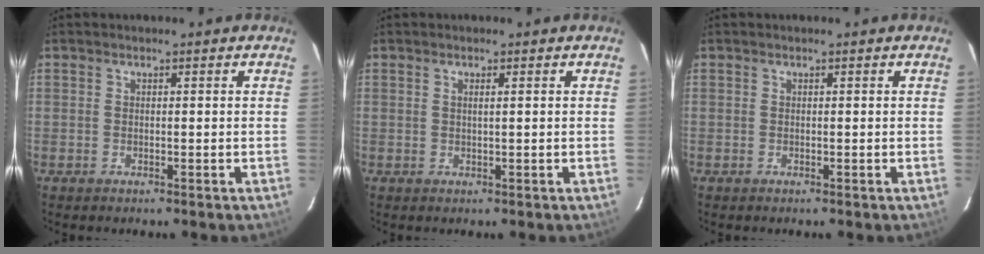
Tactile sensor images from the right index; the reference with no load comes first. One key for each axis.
{"total": 0.8, "fx": 0.3, "fy": -0.2, "fz": 0.7, "tx": -0.013, "ty": 0.001, "tz": 0.004}
{"total": 0.0}